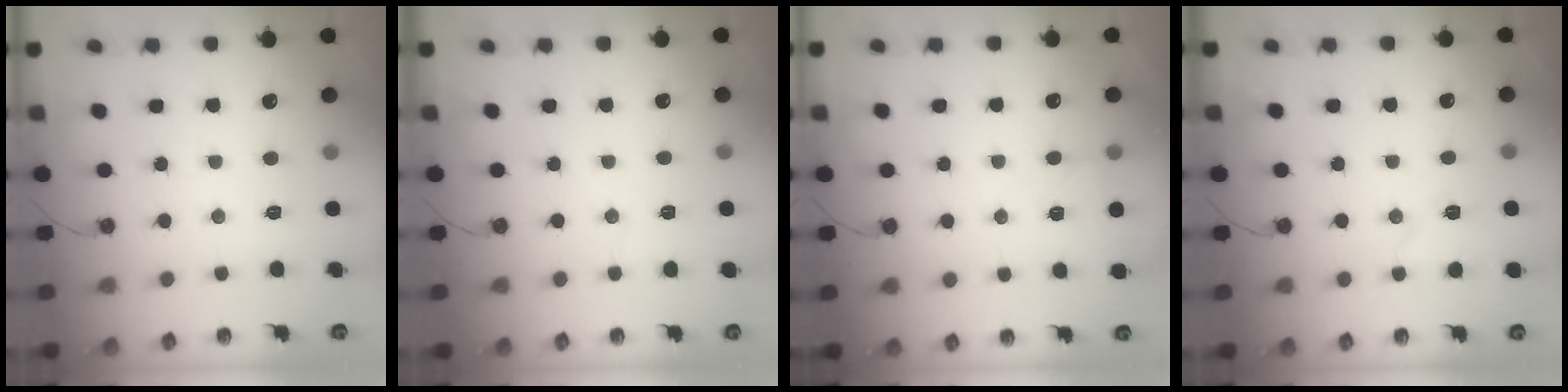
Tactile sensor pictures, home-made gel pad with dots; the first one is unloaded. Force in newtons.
{"total": 2.1, "press": 1.9, "slide": 0.7}
{"total": 3.9, "press": 3.6, "slide": 1.6}
{"total": 6.0, "press": 6.0, "slide": 0.4}